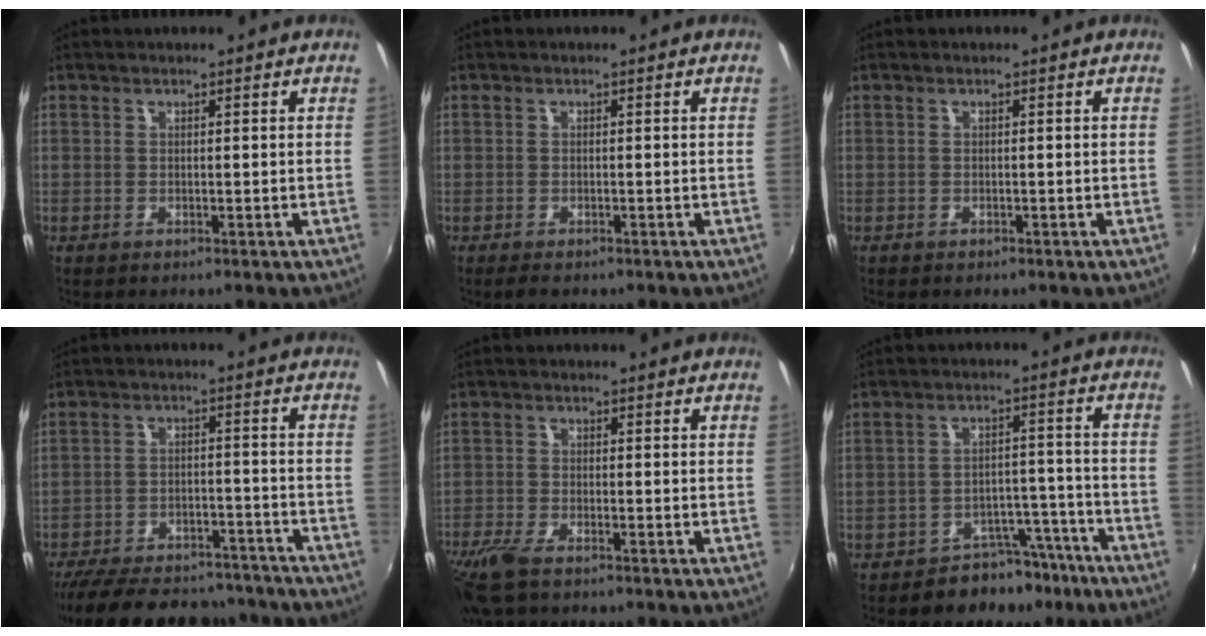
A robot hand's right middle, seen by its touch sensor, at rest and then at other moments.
{"total": 2.0, "force": [-1.5, 1.0, 0.8], "torque": [-0.018, -0.008, -0.025]}
{"total": 0.6, "force": [-0.5, 0.4, 0.1], "torque": [-0.005, -0.002, -0.006]}
{"total": 25.0, "force": [-21.2, 8.7, 10.0], "torque": [-0.210, 0.007, -0.286]}
{"total": 8.3, "force": [-6.1, 2.6, 5.1], "torque": [-0.134, -0.033, -0.120]}
{"total": 8.4, "force": [-6.9, 4.4, 1.8], "torque": [-0.023, 0.033, -0.087]}